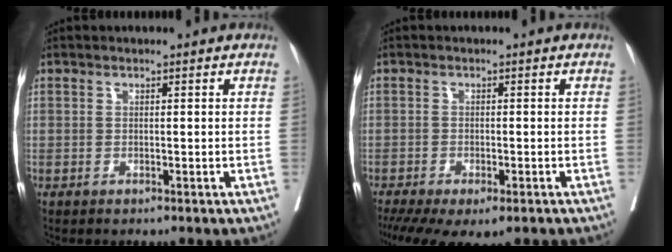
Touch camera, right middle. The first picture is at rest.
{"total": 10.7, "force": [-7.7, 3.5, 6.6], "torque": [-0.116, -0.016, -0.114]}